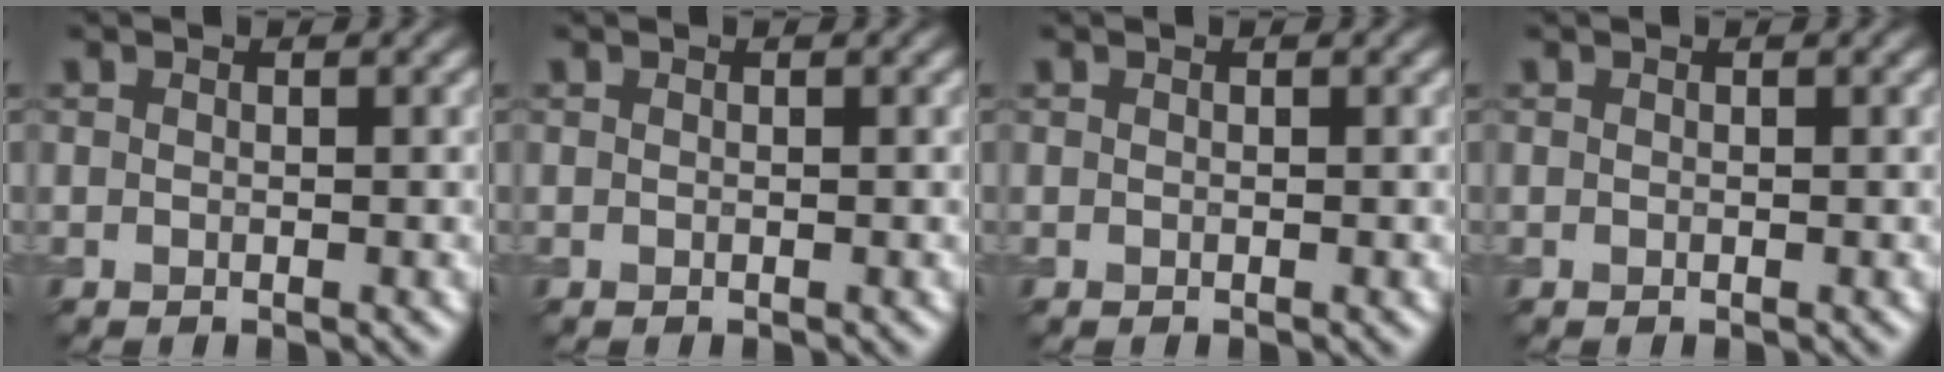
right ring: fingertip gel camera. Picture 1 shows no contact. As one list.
[{"total": 0.0}, {"total": 0.0}, {"total": 0.0}]